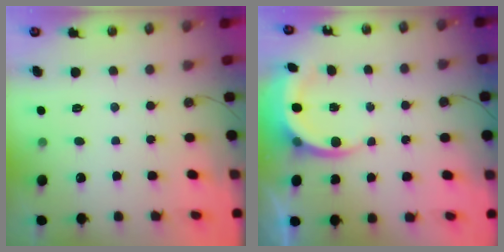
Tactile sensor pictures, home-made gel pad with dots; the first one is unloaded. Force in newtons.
{"total": 6.2, "press": 6.0, "slide": 1.6}